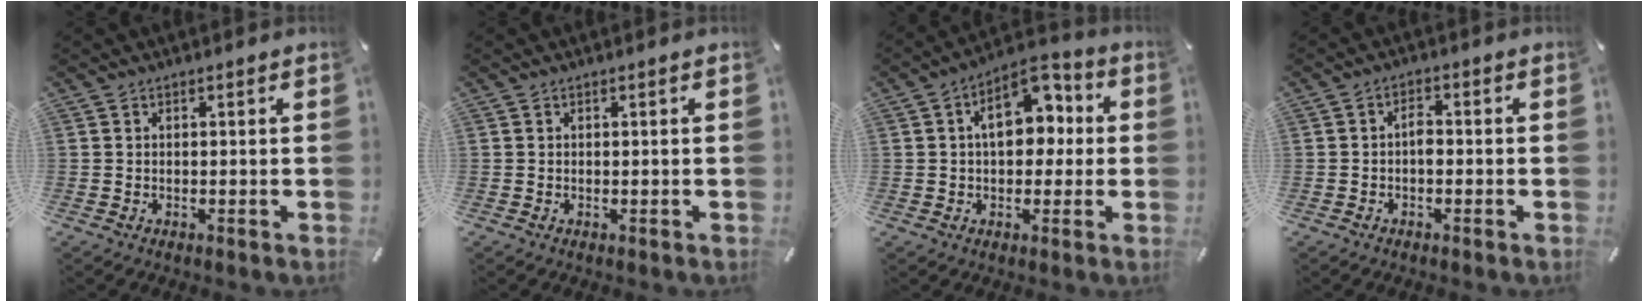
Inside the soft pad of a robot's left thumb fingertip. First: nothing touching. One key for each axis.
{"total": 0.5, "fx": 0.1, "fy": 0.0, "fz": 0.5, "tx": -0.008, "ty": -0.001, "tz": 0.001}
{"total": 12.4, "fx": 2.1, "fy": 8.1, "fz": 9.2, "tx": -0.136, "ty": 0.006, "tz": 0.036}
{"total": 2.8, "fx": -0.7, "fy": 1.6, "fz": 2.2, "tx": -0.042, "ty": 0.007, "tz": -0.014}